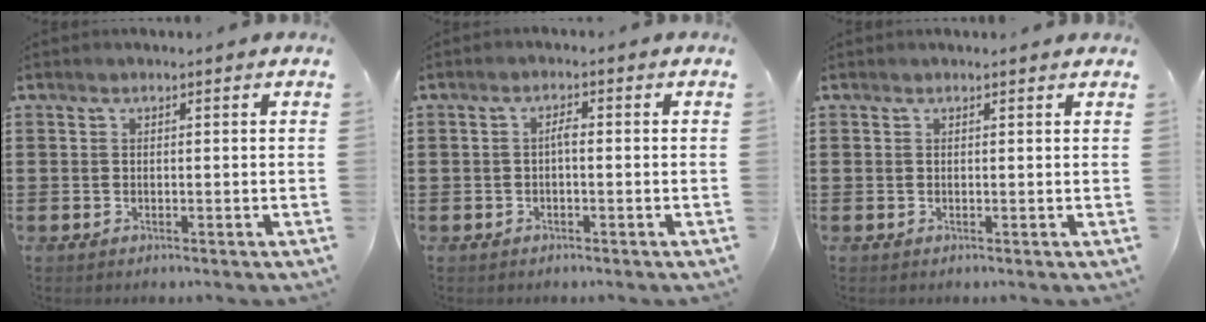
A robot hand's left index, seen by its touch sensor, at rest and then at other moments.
{"total": 1.6, "force": [-0.4, 0.6, 1.4], "torque": [-0.030, 0.005, -0.009]}
{"total": 0.6, "force": [0.4, 0.4, 0.1], "torque": [-0.003, 0.003, 0.007]}